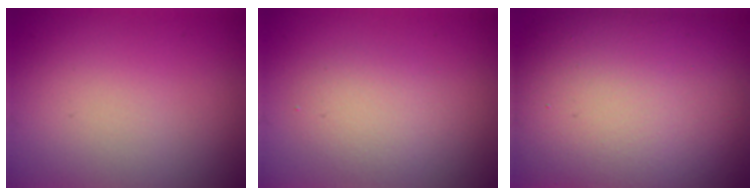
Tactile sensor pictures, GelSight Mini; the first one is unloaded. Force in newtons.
{"total": 2.4, "press": 2.4, "slide": 0.1}
{"total": 16.0, "press": 15.9, "slide": 1.5}